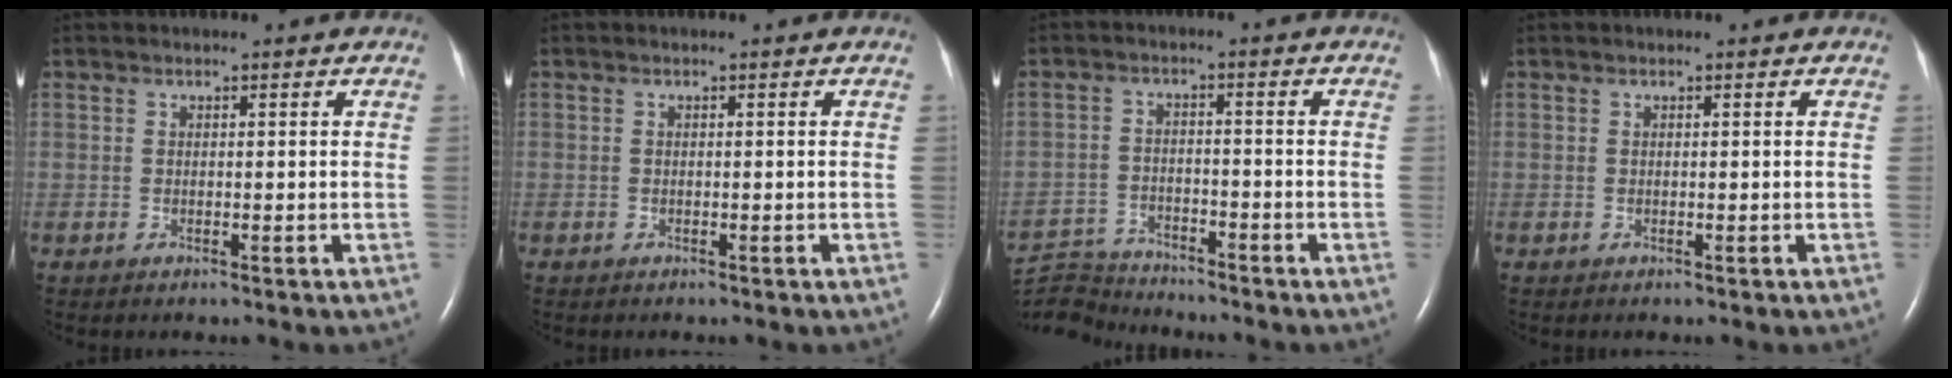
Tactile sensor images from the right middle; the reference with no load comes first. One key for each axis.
{"total": 0.0}
{"total": 8.8, "fx": -8.8, "fy": 0.8, "fz": 0.0, "tx": -0.007, "ty": 0.009, "tz": -0.163}
{"total": 0.0}